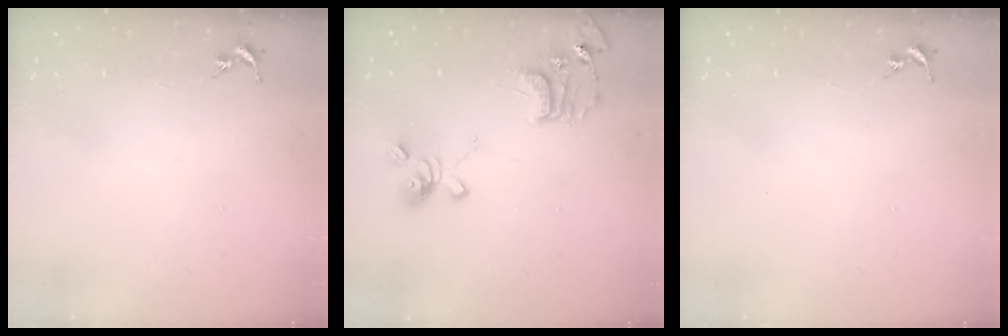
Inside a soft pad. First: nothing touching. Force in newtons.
{"total": 15.3, "press": 15.3, "slide": 1.1}
{"total": 0.0}